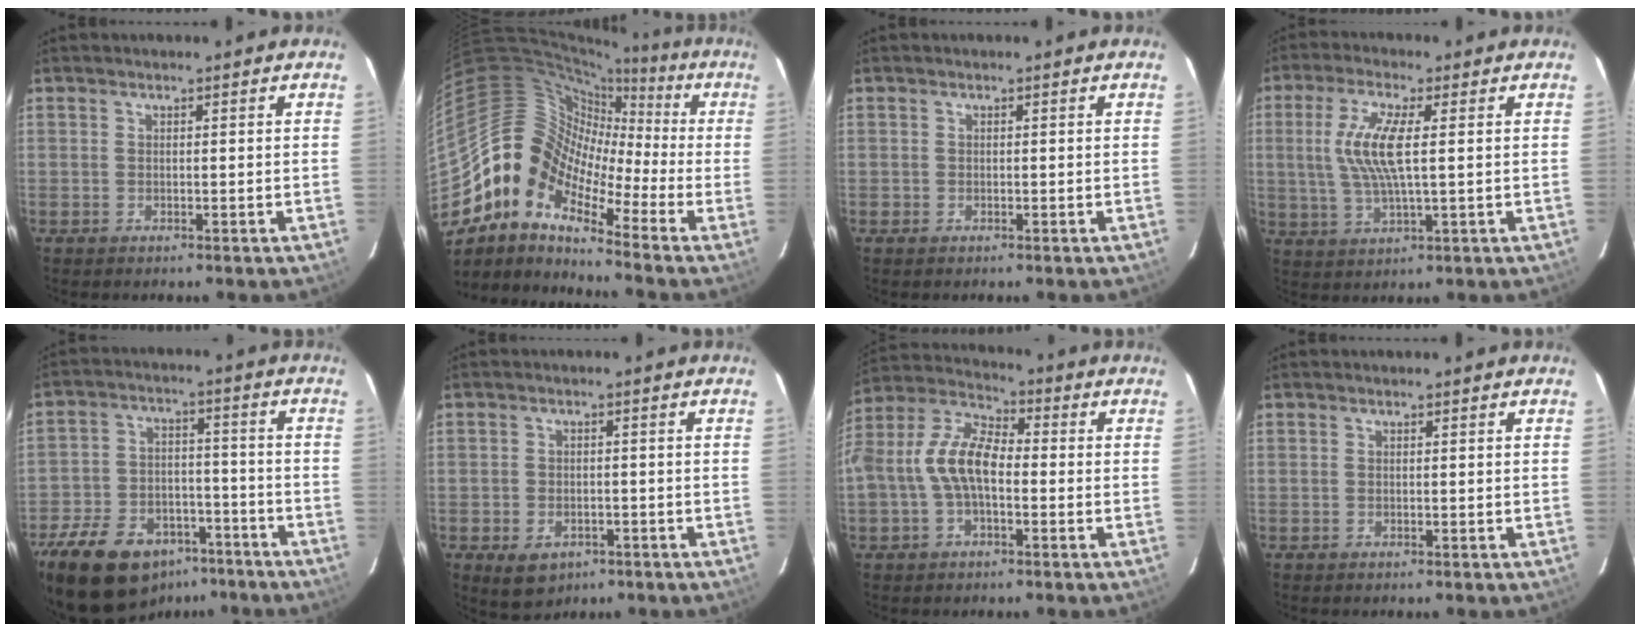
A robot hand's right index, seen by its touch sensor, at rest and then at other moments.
{"total": 12.2, "force": [-6.6, 8.0, 6.5], "torque": [-0.108, 0.017, -0.159]}
{"total": 0.8, "force": [-0.4, 0.7, -0.1], "torque": [0.004, 0.000, -0.007]}
{"total": 9.6, "force": [1.4, 2.3, 9.3], "torque": [-0.190, 0.003, 0.030]}
{"total": 22.6, "force": [-15.2, 12.6, 11.1], "torque": [-0.255, 0.004, -0.225]}
{"total": 6.3, "force": [-3.3, 4.5, 3.0], "torque": [-0.063, -0.007, -0.041]}
{"total": 10.9, "force": [-1.8, 5.8, 9.1], "torque": [-0.191, 0.021, -0.036]}
{"total": 0.0}